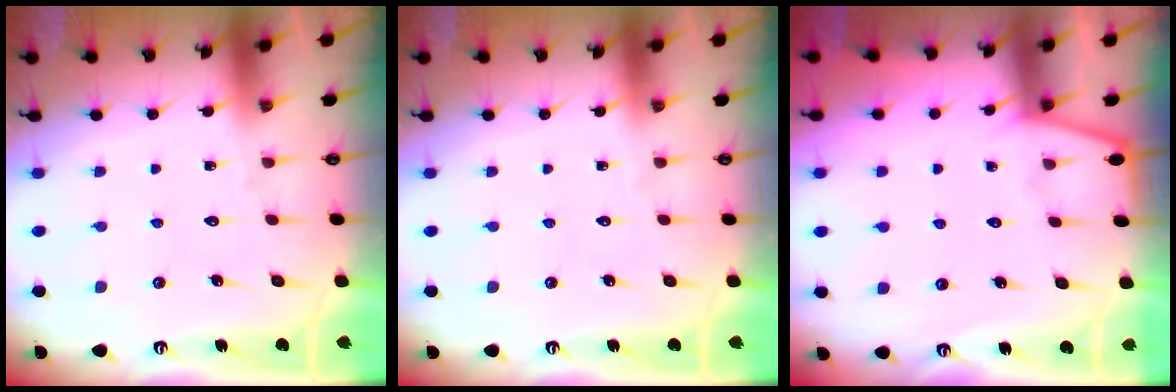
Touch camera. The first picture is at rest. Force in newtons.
{"total": 0.0}
{"total": 2.4, "press": 2.4, "slide": 0.2}